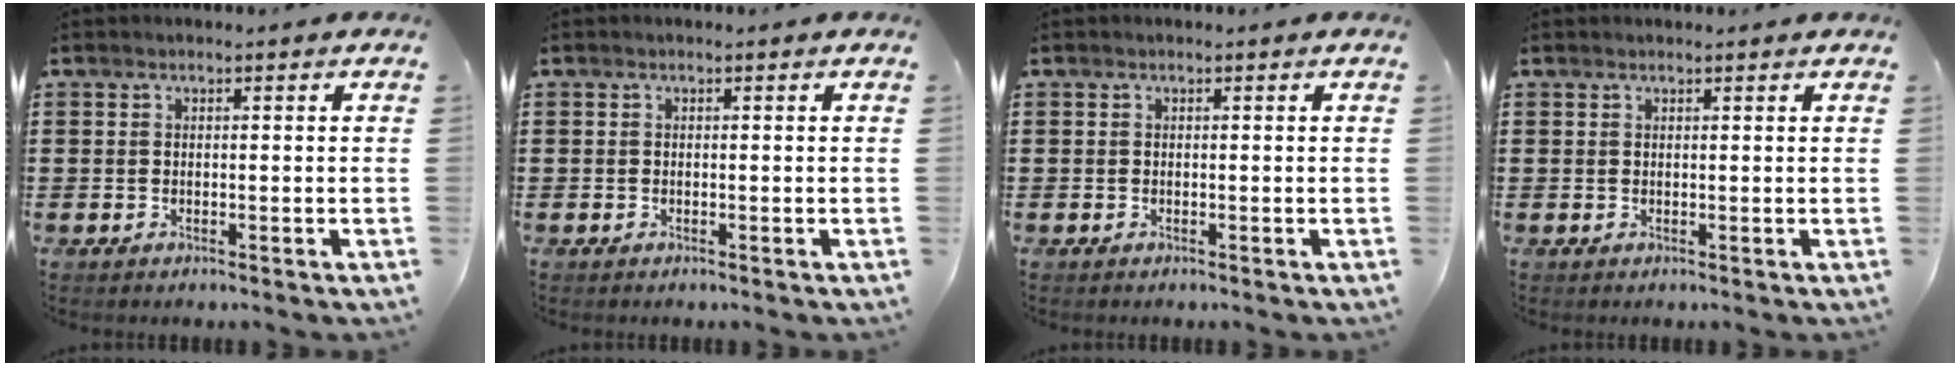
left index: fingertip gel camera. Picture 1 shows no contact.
{"total": 0.0}
{"total": 0.0}
{"total": 0.5, "force": [0.5, 0.0, 0.2], "torque": [-0.005, -0.001, 0.011]}